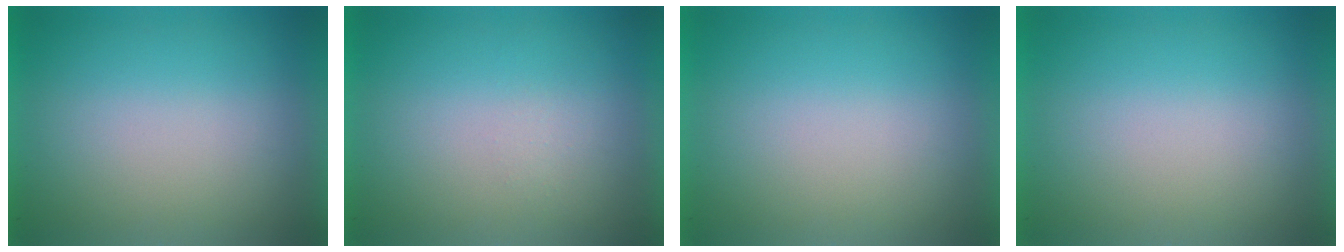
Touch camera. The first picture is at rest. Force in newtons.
{"total": 1.3}
{"total": 0.0}
{"total": 0.0}